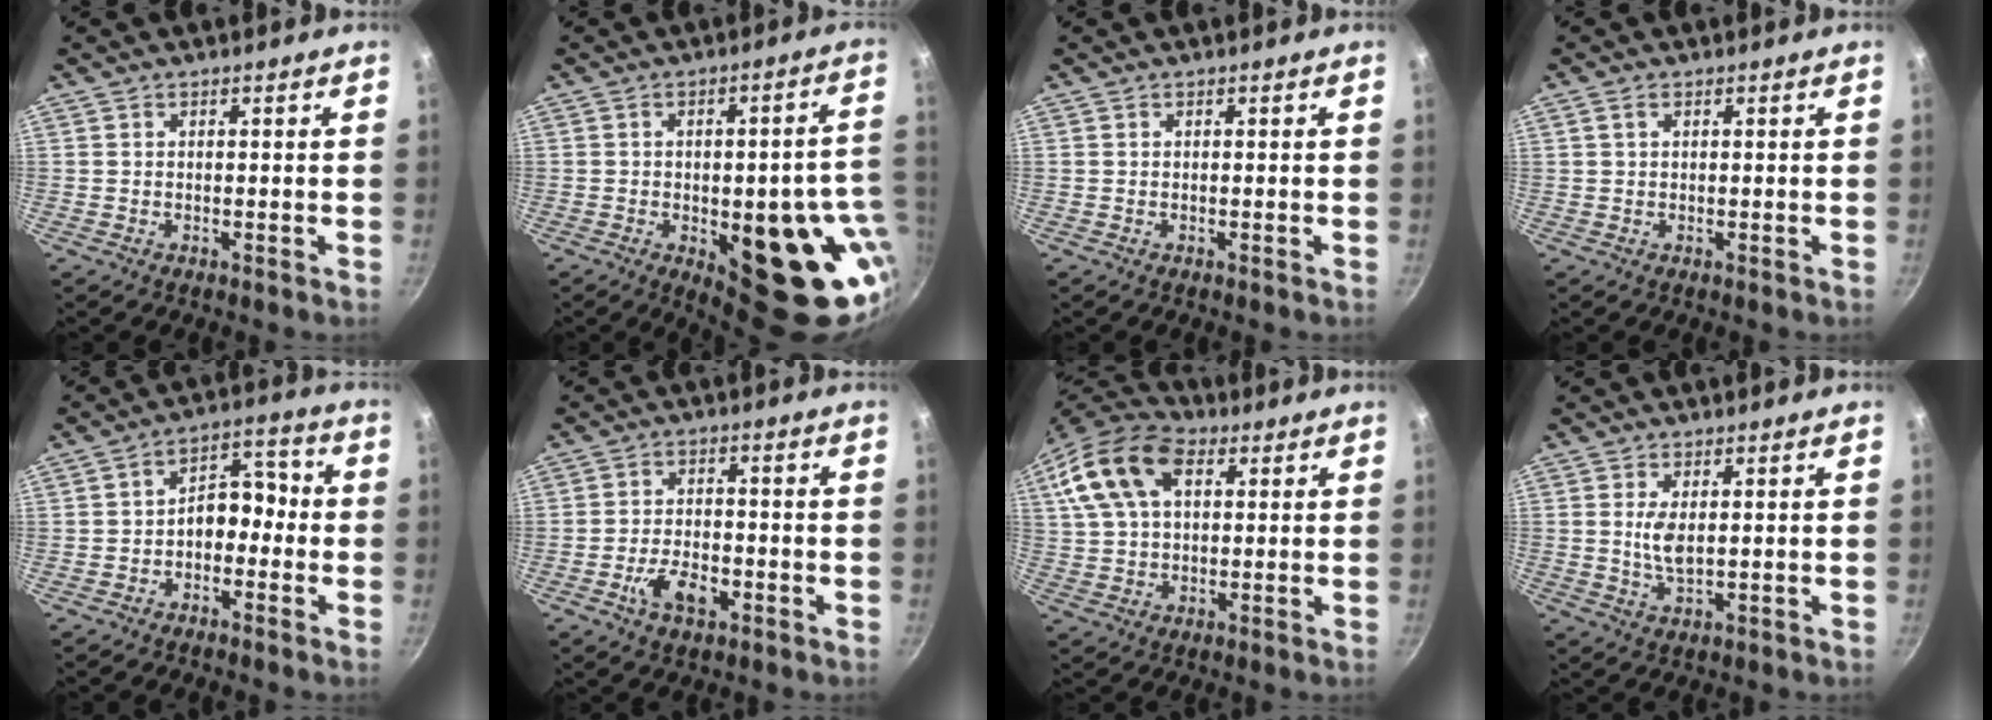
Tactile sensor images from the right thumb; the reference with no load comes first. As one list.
[{"total": 21.8, "force": [-5.1, 9.4, 19.0], "torque": [-0.168, 0.011, -0.055]}, {"total": 0.0}, {"total": 1.3, "force": [0.6, 0.8, 0.8], "torque": [-0.014, 0.002, 0.010]}, {"total": 7.5, "force": [-1.7, 5.1, 5.2], "torque": [-0.033, 0.043, -0.037]}, {"total": 6.9, "force": [-2.9, 3.9, 4.9], "torque": [-0.077, 0.019, -0.051]}, {"total": 16.5, "force": [5.9, 10.1, 11.6], "torque": [-0.224, 0.018, 0.098]}, {"total": 4.2, "force": [0.7, 1.9, 3.7], "torque": [-0.072, -0.010, 0.018]}]